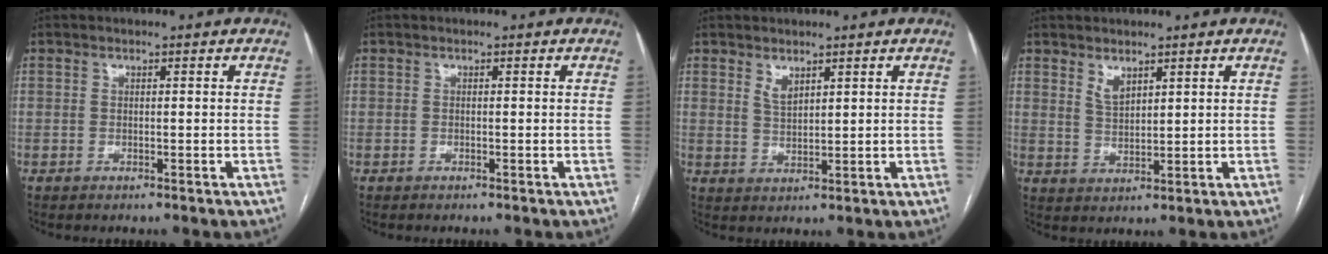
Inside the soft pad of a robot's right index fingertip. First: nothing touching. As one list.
[{"total": 0.0}, {"total": 2.5, "force": [1.8, 0.9, 1.4], "torque": [-0.030, -0.006, 0.044]}, {"total": 3.0, "force": [2.2, 1.1, 1.6], "torque": [-0.034, -0.007, 0.050]}]